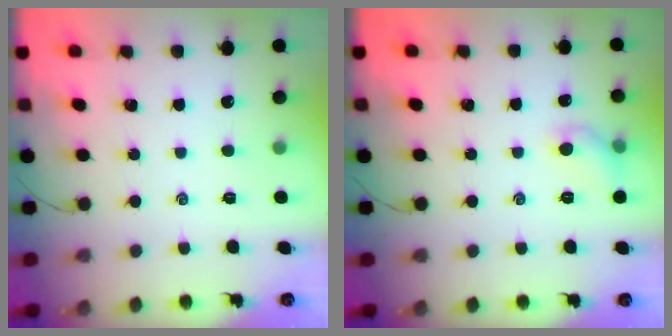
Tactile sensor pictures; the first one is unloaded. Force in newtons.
{"total": 6.2, "press": 6.1, "slide": 1.3}